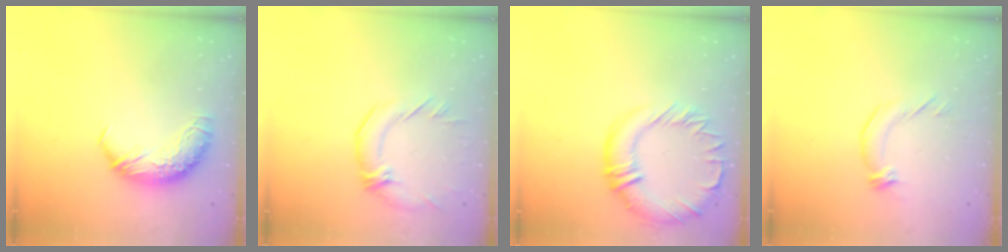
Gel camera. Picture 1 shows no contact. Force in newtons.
{"total": 2.0, "press": 1.0, "slide": 1.7}
{"total": 7.1, "press": 6.7, "slide": 2.1}
{"total": 2.6, "press": 2.0, "slide": 1.7}